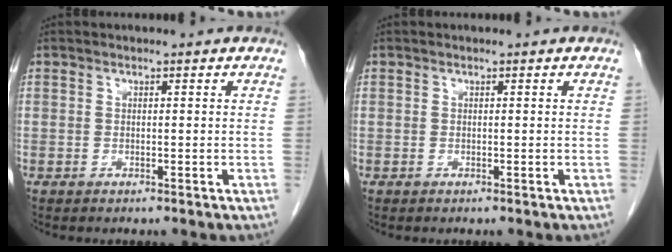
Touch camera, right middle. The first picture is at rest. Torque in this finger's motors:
{"motor_torque": [0.00, 0.00, 0.00, -0.01]}